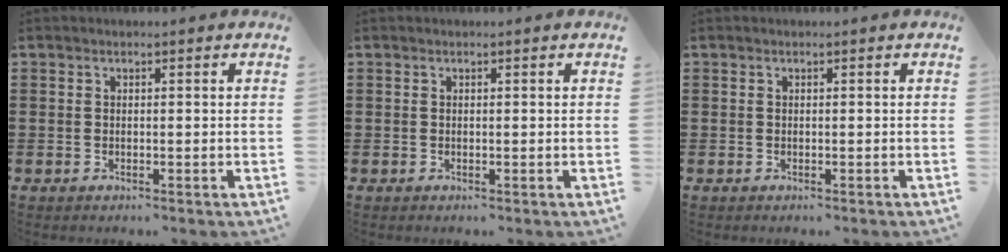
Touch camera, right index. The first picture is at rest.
{"total": 0.0}
{"total": 0.0}